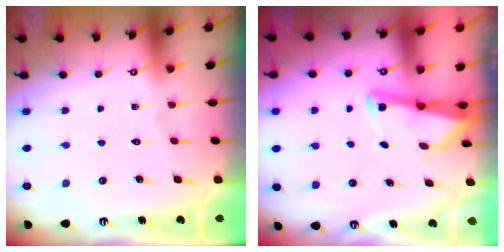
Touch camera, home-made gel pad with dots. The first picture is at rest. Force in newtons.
{"total": 2.9, "press": 2.9, "slide": 0.2}